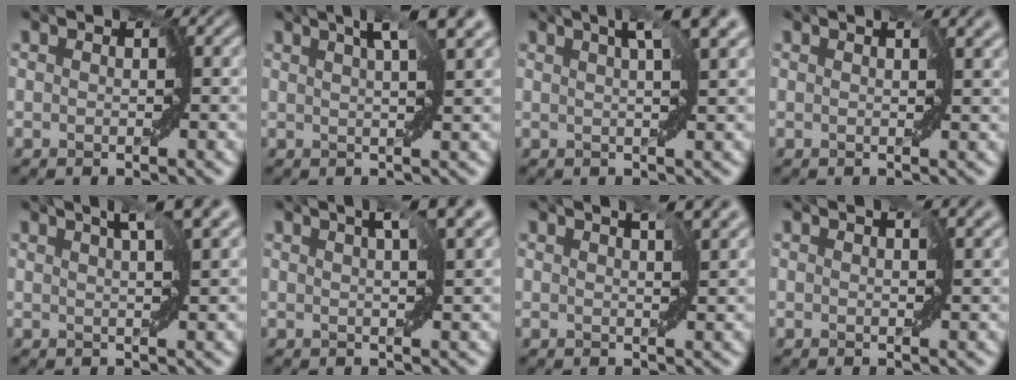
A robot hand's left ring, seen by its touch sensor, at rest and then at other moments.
{"total": 4.4, "force": [2.7, 0.2, 3.5], "torque": [-0.056, 0.012, 0.044]}
{"total": 3.9, "force": [2.1, 0.1, 3.3], "torque": [-0.055, 0.006, 0.038]}
{"total": 2.3, "force": [1.1, 1.0, 1.8], "torque": [-0.022, 0.003, 0.015]}
{"total": 3.7, "force": [2.4, -0.1, 2.8], "torque": [-0.049, 0.008, 0.040]}
{"total": 3.5, "force": [1.9, 0.0, 2.9], "torque": [-0.049, 0.005, 0.034]}
{"total": 2.6, "force": [1.7, 0.2, 2.0], "torque": [-0.035, 0.001, 0.031]}
{"total": 2.1, "force": [1.0, 0.8, 1.6], "torque": [-0.021, 0.003, 0.016]}